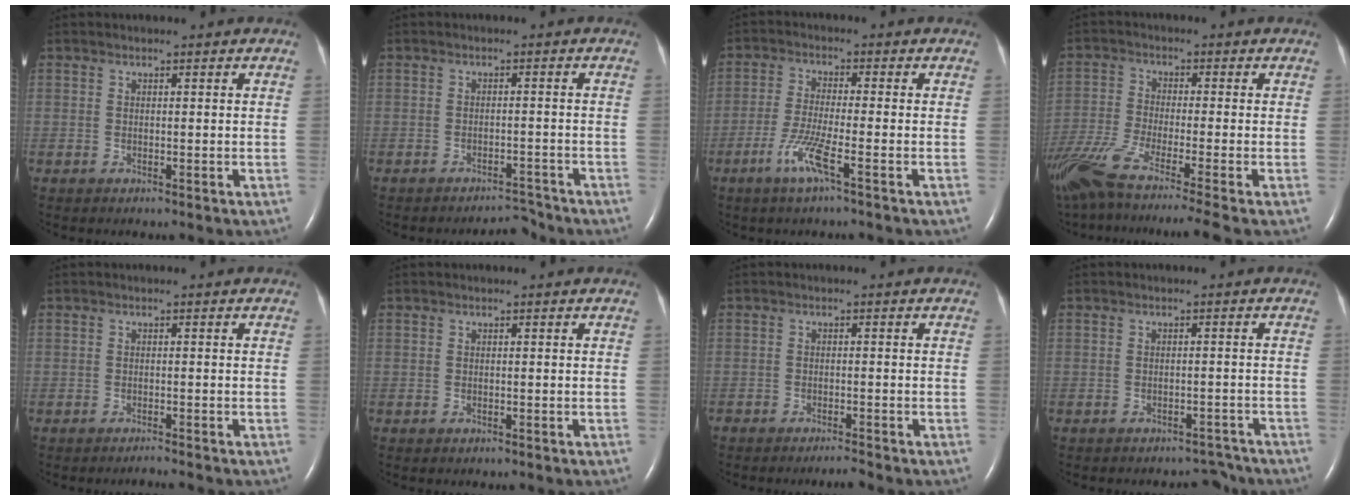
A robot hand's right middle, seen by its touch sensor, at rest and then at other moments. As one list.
[{"total": 2.8, "force": [-2.8, 0.3, -0.1], "torque": [0.003, -0.005, -0.040]}, {"total": 5.6, "force": [-2.9, -0.2, 4.8], "torque": [-0.105, -0.012, -0.061]}, {"total": 16.8, "force": [-13.1, -0.6, 10.4], "torque": [-0.219, -0.052, -0.230]}, {"total": 1.3, "force": [-1.2, -0.3, 0.3], "torque": [-0.009, -0.004, -0.017]}, {"total": 0.0}, {"total": 1.6, "force": [-1.5, -0.2, 0.4], "torque": [-0.010, -0.006, -0.024]}, {"total": 4.4, "force": [-4.0, 1.7, 0.4], "torque": [0.002, 0.012, -0.050]}]